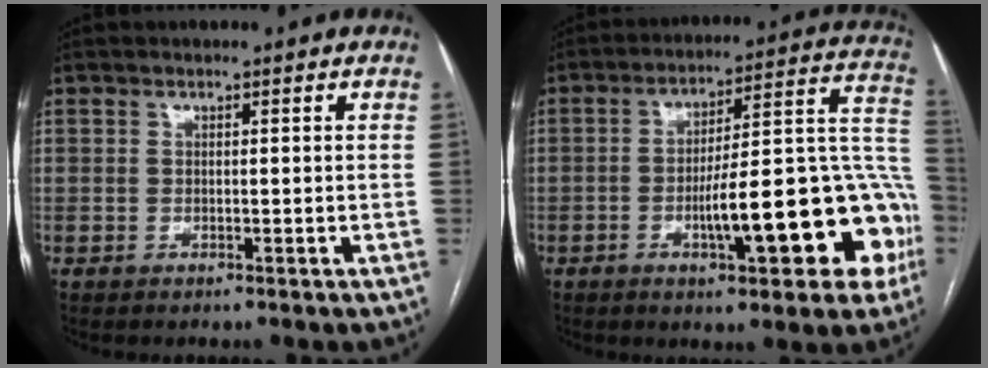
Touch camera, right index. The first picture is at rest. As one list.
[{"total": 20.3, "force": [-6.6, 4.4, 18.7], "torque": [-0.191, 0.041, -0.081]}]